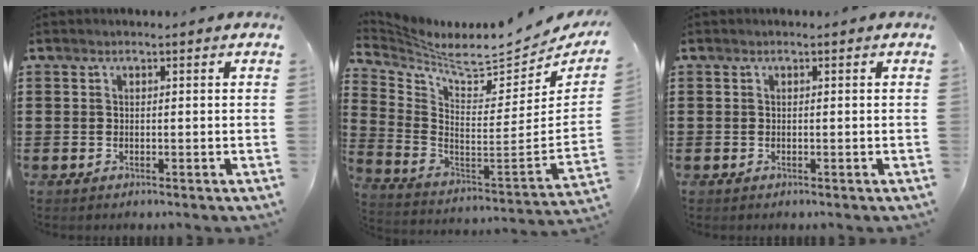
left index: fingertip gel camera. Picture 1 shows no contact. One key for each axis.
{"total": 6.8, "fx": 6.4, "fy": 0.2, "fz": 2.3, "tx": -0.068, "ty": -0.074, "tz": 0.101}
{"total": 0.0}